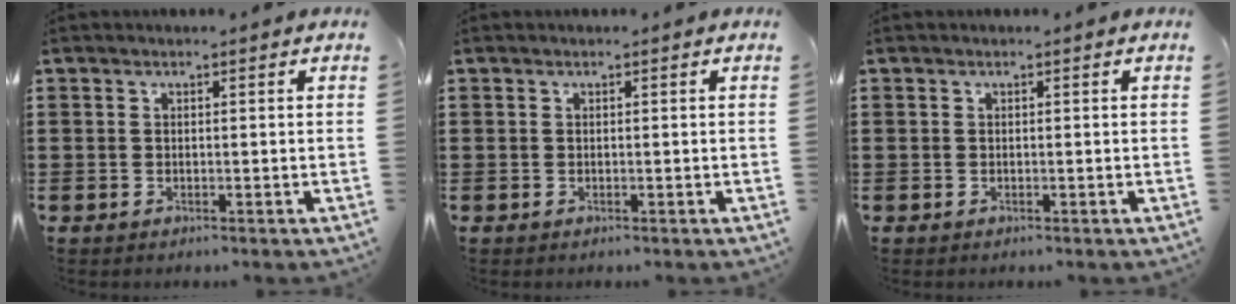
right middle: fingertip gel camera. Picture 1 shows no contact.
{"total": 0.0}
{"total": 0.0}